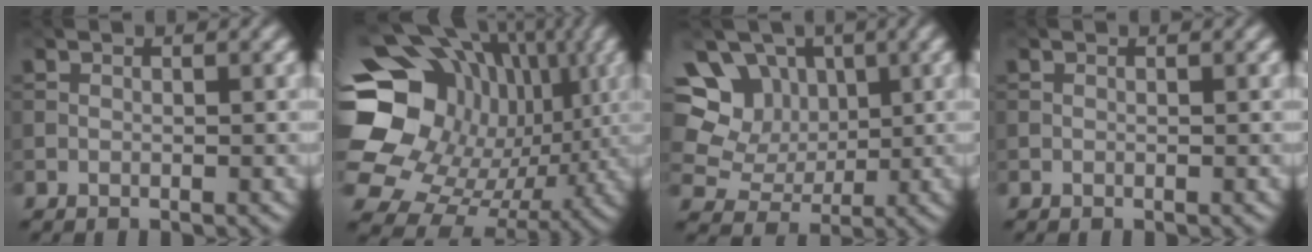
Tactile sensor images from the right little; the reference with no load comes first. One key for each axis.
{"total": 21.7, "fx": 2.9, "fy": 18.3, "fz": 11.4, "tx": -0.247, "ty": 0.021, "tz": 0.042}
{"total": 10.4, "fx": 4.3, "fy": 8.4, "fz": 4.4, "tx": -0.096, "ty": 0.021, "tz": 0.071}
{"total": 0.0}